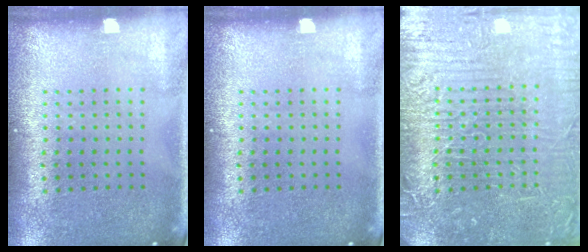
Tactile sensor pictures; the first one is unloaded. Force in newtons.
{"total": 0.0}
{"total": 5.5, "press": 5.5, "slide": 0.7}